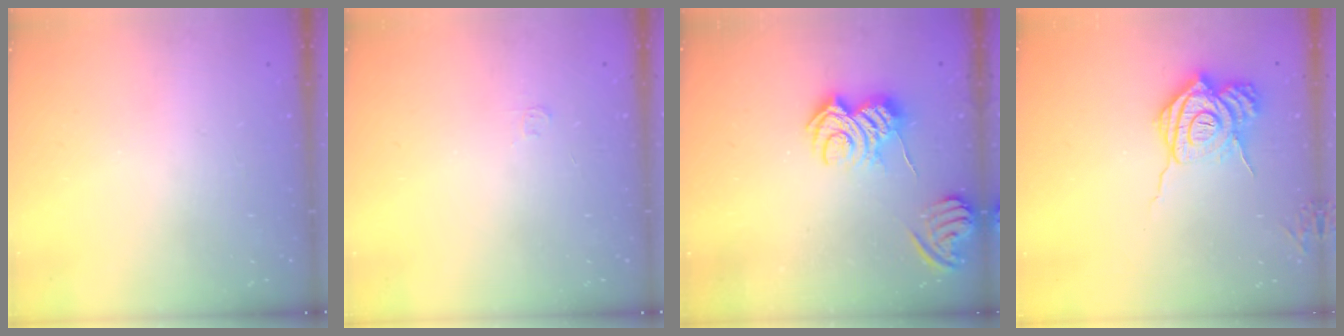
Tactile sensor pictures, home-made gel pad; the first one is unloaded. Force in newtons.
{"total": 2.8, "press": 2.8, "slide": 0.4}
{"total": 7.2, "press": 7.2, "slide": 0.9}
{"total": 15.4, "press": 15.3, "slide": 1.5}